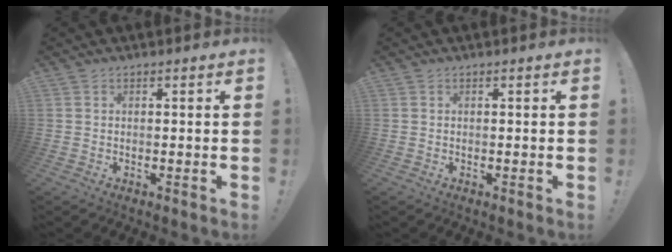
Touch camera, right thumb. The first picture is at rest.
{"total": 0.0}